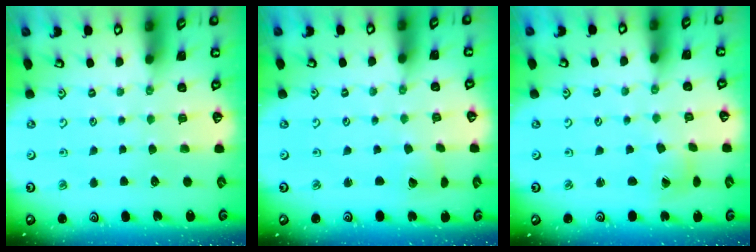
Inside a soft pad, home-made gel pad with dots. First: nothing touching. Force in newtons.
{"total": 2.3, "press": 2.3, "slide": 0.2}
{"total": 2.0, "press": 2.0, "slide": 0.3}